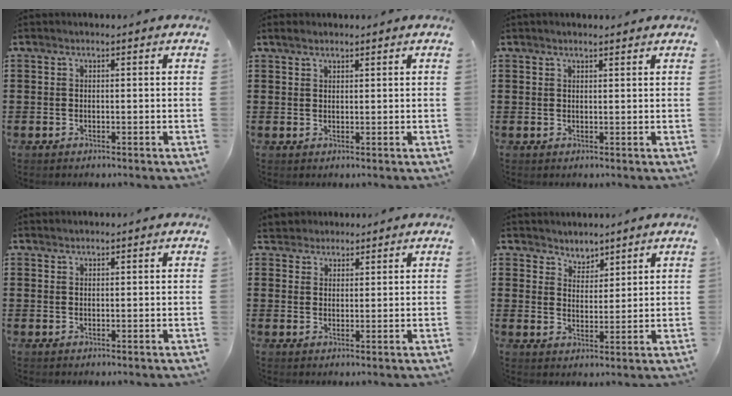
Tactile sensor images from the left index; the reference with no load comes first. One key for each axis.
{"total": 1.3, "fx": 1.2, "fy": 0.4, "fz": 0.4, "tx": -0.011, "ty": 0.003, "tz": 0.023}
{"total": 1.1, "fx": 1.0, "fy": 0.1, "fz": 0.4, "tx": -0.009, "ty": 0.001, "tz": 0.019}
{"total": 0.7, "fx": 0.7, "fy": 0.1, "fz": 0.0, "tx": -0.002, "ty": 0.000, "tz": 0.014}
{"total": 2.5, "fx": 2.2, "fy": 1.2, "fz": -0.4, "tx": -0.001, "ty": 0.007, "tz": 0.043}
{"total": 3.4, "fx": 3.2, "fy": 1.3, "fz": -0.3, "tx": -0.008, "ty": -0.002, "tz": 0.059}